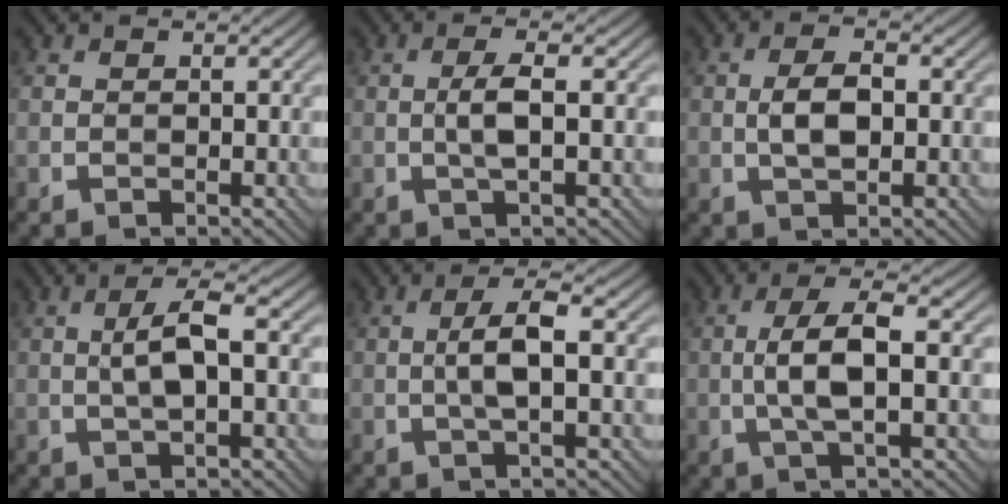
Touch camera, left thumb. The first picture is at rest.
{"total": 3.2, "force": [-0.2, 0.5, 3.2], "torque": [-0.063, 0.005, -0.006]}
{"total": 4.2, "force": [-0.2, 2.1, 3.6], "torque": [-0.075, 0.003, -0.004]}
{"total": 4.3, "force": [0.0, 1.1, 4.1], "torque": [-0.082, 0.011, -0.002]}
{"total": 4.2, "force": [-0.3, 0.7, 4.1], "torque": [-0.078, 0.009, -0.011]}
{"total": 5.8, "force": [-0.4, 1.5, 5.6], "torque": [-0.114, 0.010, -0.015]}